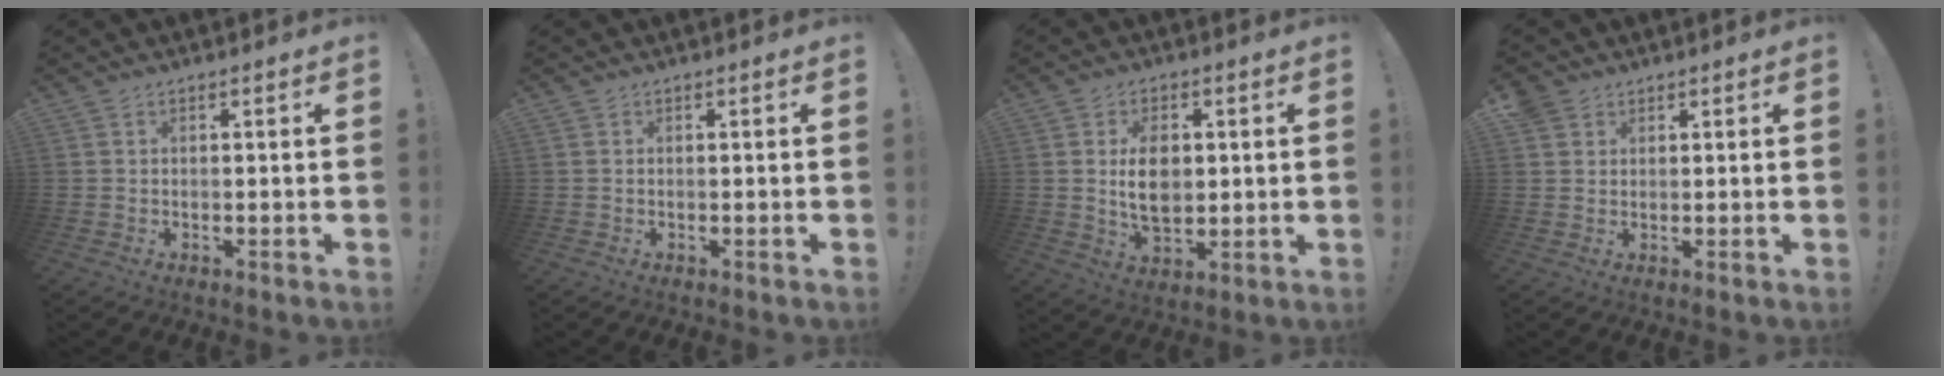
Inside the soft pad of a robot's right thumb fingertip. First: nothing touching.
{"total": 0.0}
{"total": 9.9, "force": [1.1, 6.5, 7.4], "torque": [-0.114, -0.008, 0.015]}
{"total": 2.9, "force": [1.9, 2.1, 0.5], "torque": [-0.010, -0.006, 0.036]}